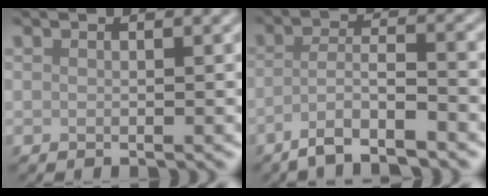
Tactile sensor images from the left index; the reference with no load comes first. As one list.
[{"total": 4.3, "force": [-2.7, 0.9, 3.3], "torque": [-0.057, 0.005, -0.058]}]